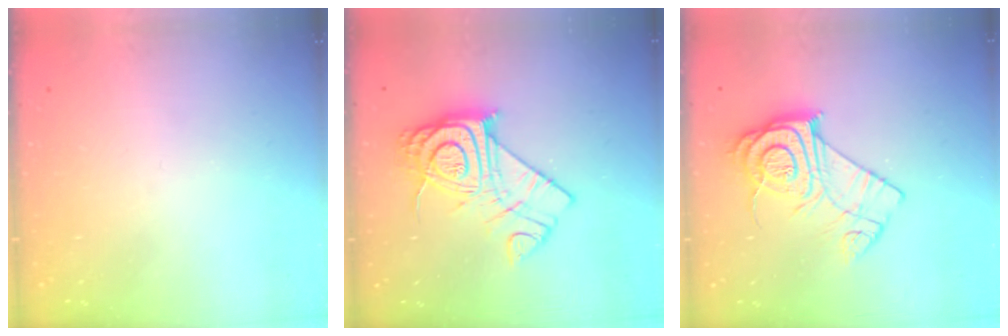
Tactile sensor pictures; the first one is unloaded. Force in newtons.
{"total": 19.5, "press": 19.4, "slide": 1.6}
{"total": 13.5, "press": 13.5, "slide": 1.0}